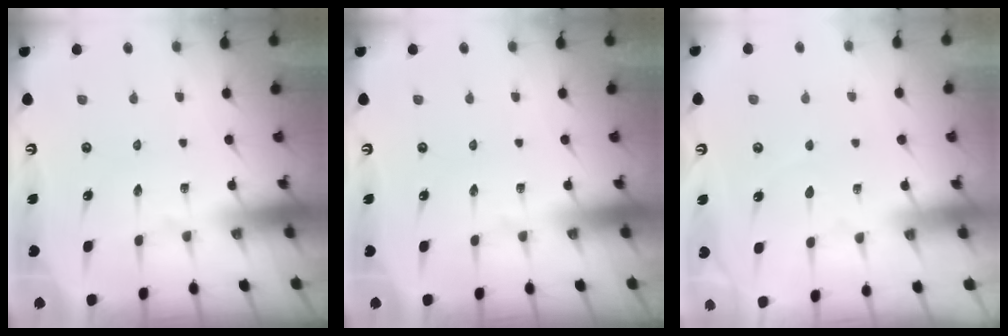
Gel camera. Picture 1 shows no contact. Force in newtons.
{"total": 0.0}
{"total": 4.2, "press": 4.1, "slide": 0.5}